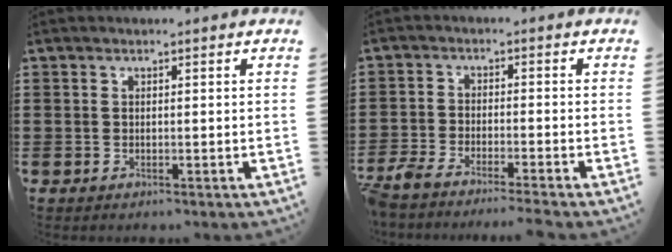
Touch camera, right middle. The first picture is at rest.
{"total": 3.9, "force": [-3.8, -0.1, 1.1], "torque": [-0.050, -0.016, -0.085]}